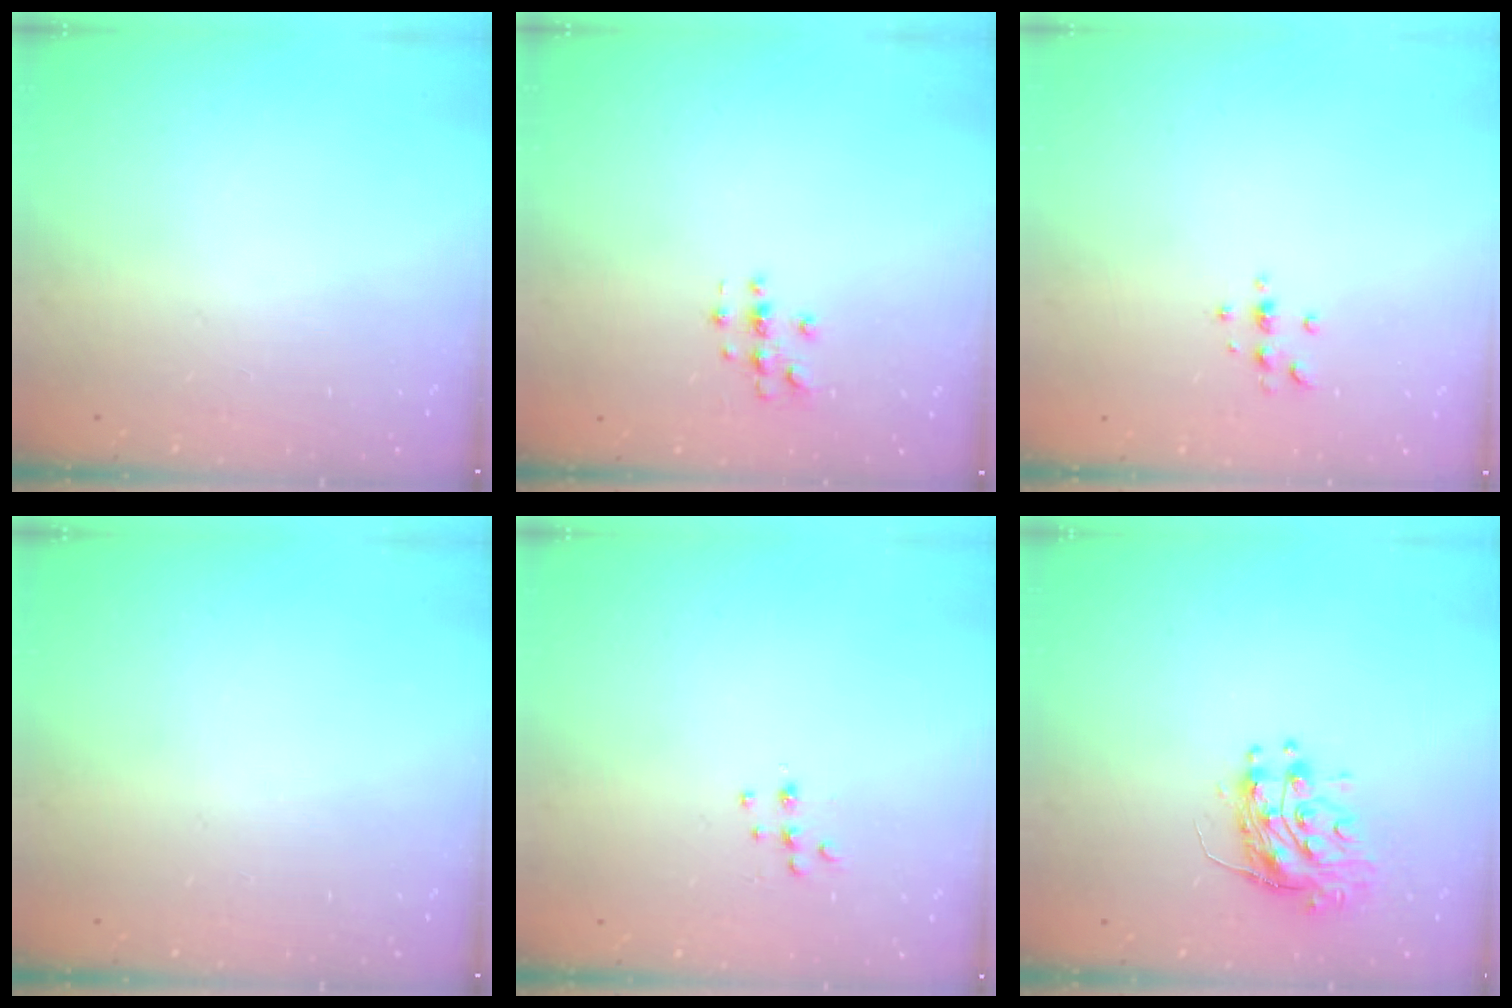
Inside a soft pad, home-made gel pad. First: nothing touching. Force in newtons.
{"total": 2.7, "press": 2.7, "slide": 0.3}
{"total": 3.4, "press": 3.4, "slide": 0.4}
{"total": 0.0}
{"total": 5.8, "press": 5.8, "slide": 0.4}
{"total": 10.9, "press": 10.8, "slide": 0.8}